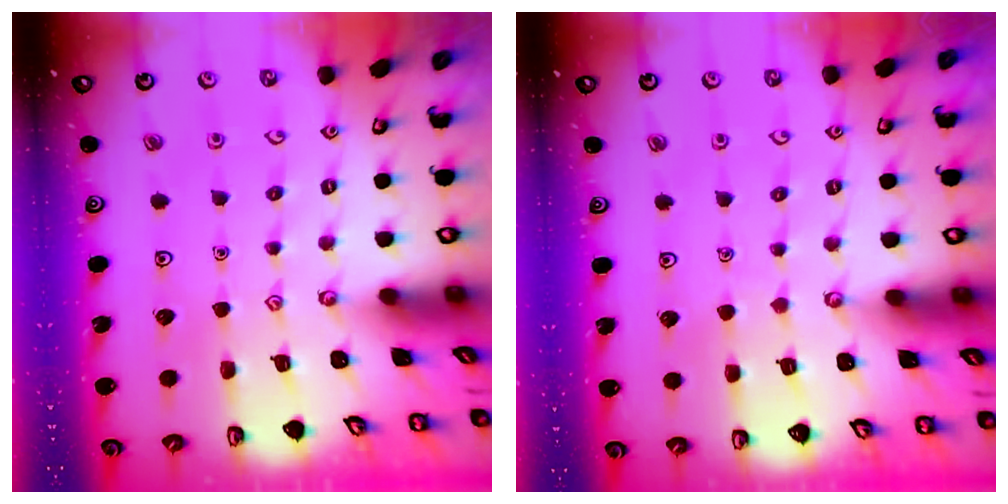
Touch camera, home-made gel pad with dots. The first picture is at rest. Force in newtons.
{"total": 1.5, "press": 1.5, "slide": 0.2}